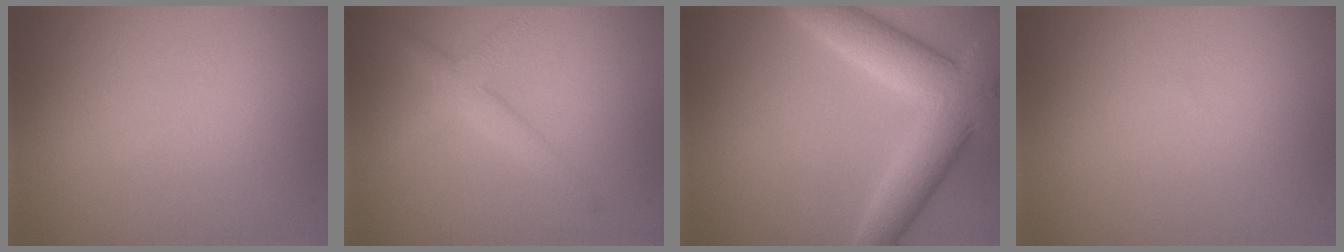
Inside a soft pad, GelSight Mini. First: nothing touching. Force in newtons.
{"total": 2.6, "press": 2.6, "slide": 0.1}
{"total": 7.9, "press": 7.9, "slide": 0.4}
{"total": 0.0}